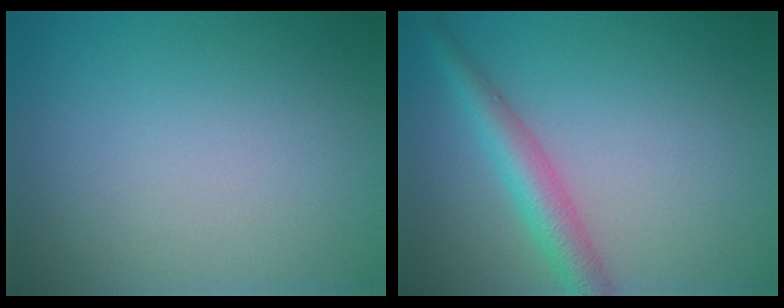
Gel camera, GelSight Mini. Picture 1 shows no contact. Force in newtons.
{"total": 3.8, "press": 3.8, "slide": 0.2}